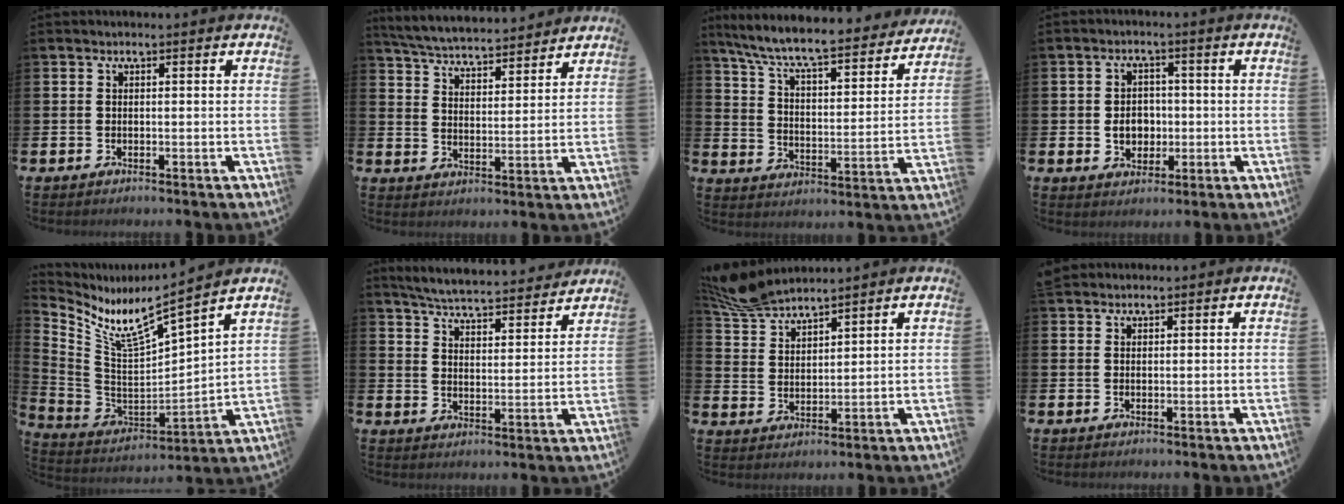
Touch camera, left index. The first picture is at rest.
{"total": 5.5, "force": [5.5, 0.5, 0.8], "torque": [-0.043, -0.042, 0.094]}
{"total": 8.2, "force": [7.5, 1.1, 3.3], "torque": [-0.095, -0.058, 0.122]}
{"total": 4.0, "force": [-0.5, 3.3, 2.1], "torque": [-0.032, 0.002, -0.018]}
{"total": 6.1, "force": [5.3, -0.7, 3.1], "torque": [-0.086, -0.061, 0.079]}
{"total": 5.7, "force": [5.6, 0.3, 1.0], "torque": [-0.044, -0.041, 0.097]}
{"total": 6.2, "force": [6.0, 0.6, 1.0], "torque": [-0.040, -0.028, 0.112]}
{"total": 1.5, "force": [1.4, 0.6, -0.1], "torque": [0.013, -0.001, 0.024]}